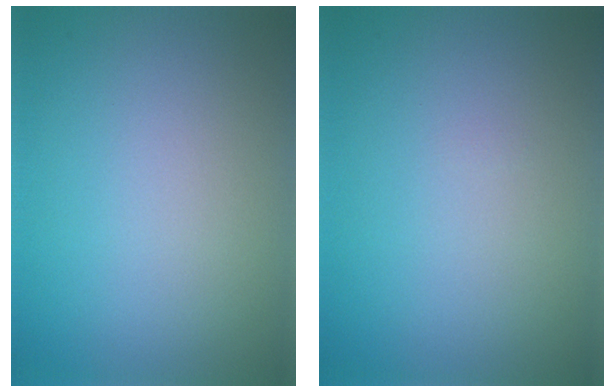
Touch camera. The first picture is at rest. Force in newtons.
{"total": 0.0}